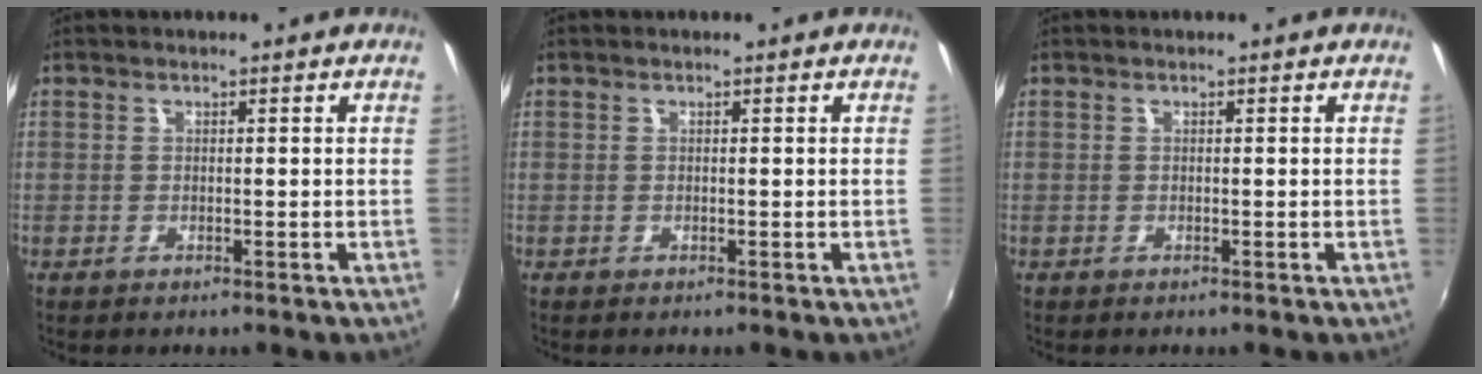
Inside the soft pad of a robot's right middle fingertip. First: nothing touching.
{"total": 0.0}
{"total": 0.0}